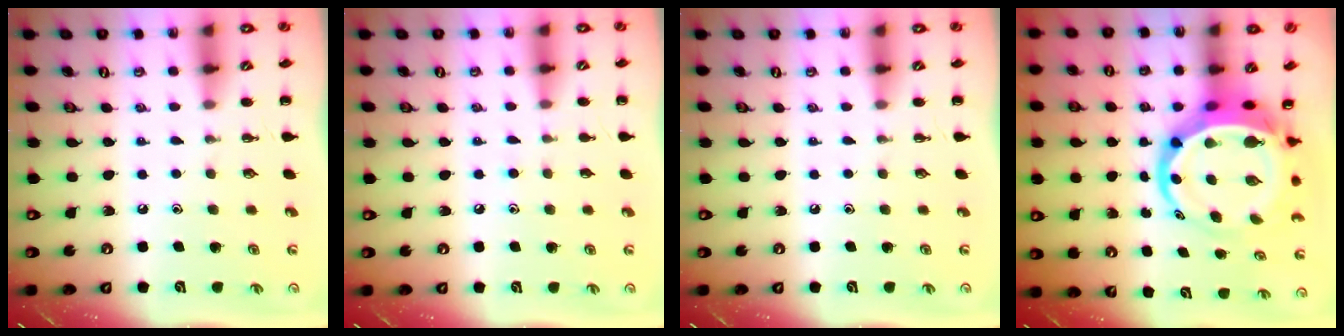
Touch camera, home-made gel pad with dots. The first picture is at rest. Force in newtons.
{"total": 5.7, "press": 5.3, "slide": 2.1}
{"total": 0.0}
{"total": 11.8, "press": 11.4, "slide": 3.3}